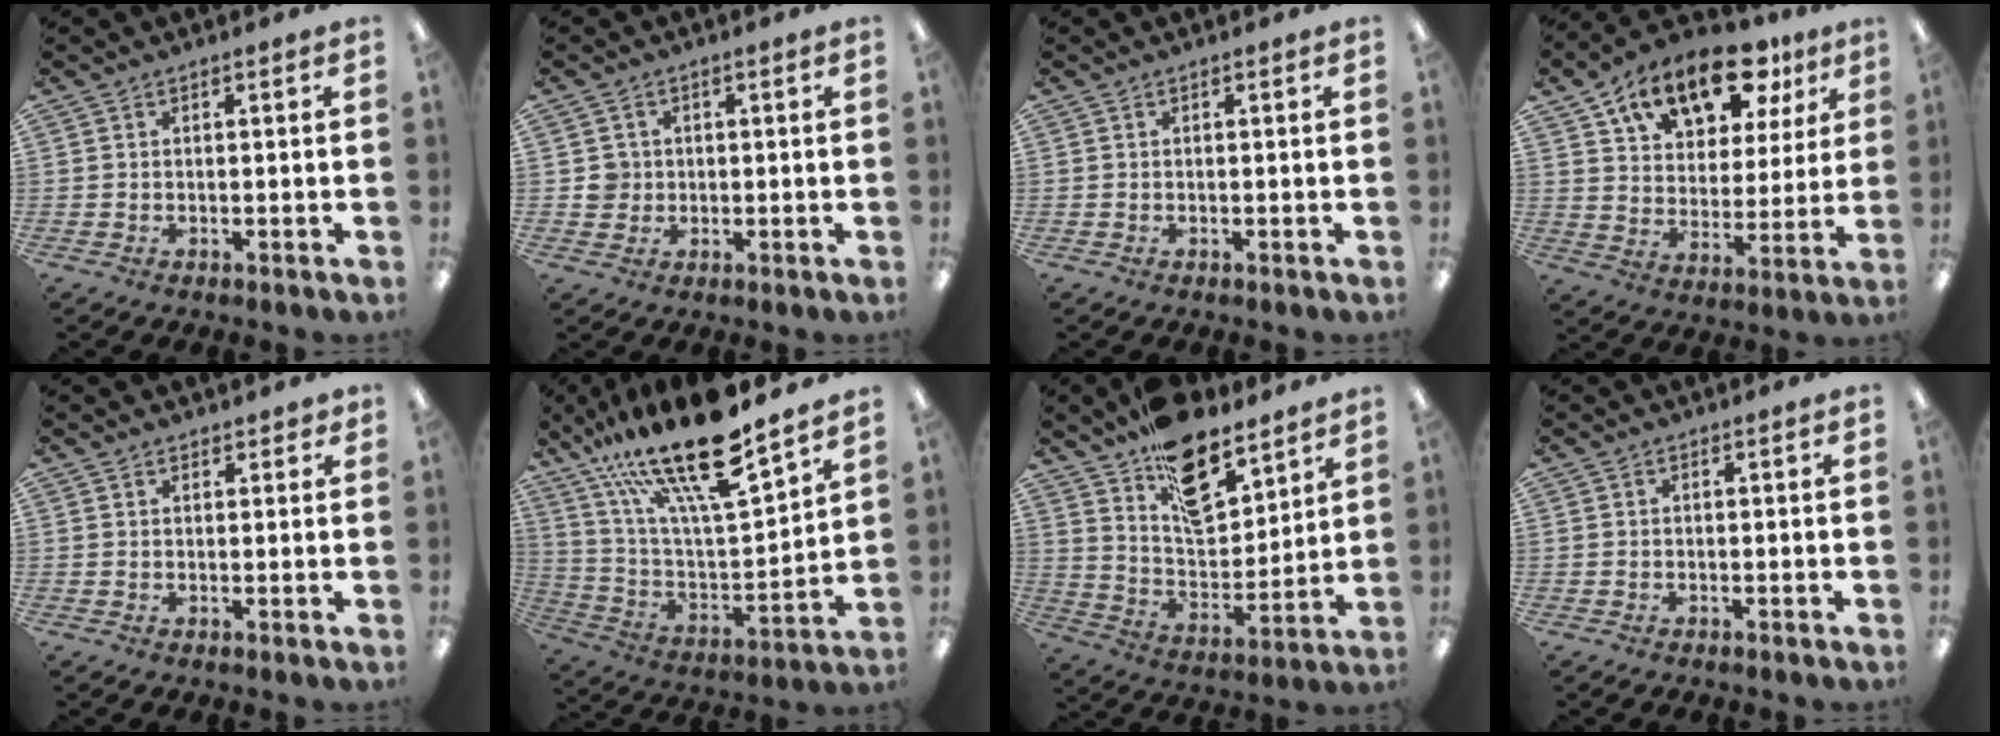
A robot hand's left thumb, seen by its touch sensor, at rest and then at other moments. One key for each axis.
{"total": 3.4, "fx": 0.3, "fy": 3.3, "fz": 0.5, "tx": -0.008, "ty": 0.003, "tz": 0.003}
{"total": 0.0}
{"total": 17.5, "fx": 11.8, "fy": 8.9, "fz": 9.3, "tx": -0.146, "ty": -0.062, "tz": 0.205}
{"total": 1.7, "fx": 1.5, "fy": 0.7, "fz": 0.2, "tx": 0.003, "ty": -0.004, "tz": 0.027}
{"total": 23.5, "fx": 18.1, "fy": 5.3, "fz": 14.0, "tx": -0.255, "ty": -0.119, "tz": 0.306}
{"total": 15.5, "fx": 11.8, "fy": 6.9, "fz": 7.4, "tx": -0.117, "ty": -0.076, "tz": 0.210}
{"total": 0.0}